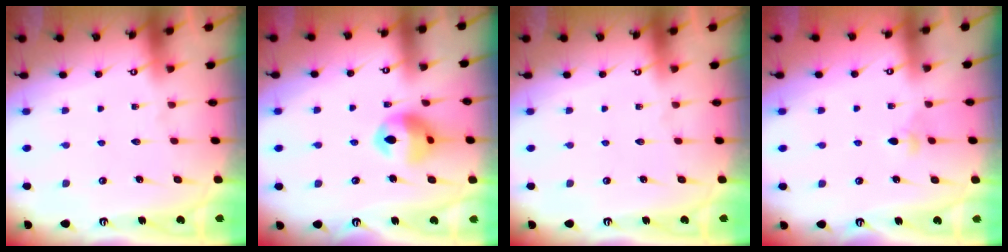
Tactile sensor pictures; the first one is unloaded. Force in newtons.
{"total": 12.2, "press": 12.1, "slide": 1.6}
{"total": 0.0}
{"total": 2.8, "press": 2.7, "slide": 0.8}